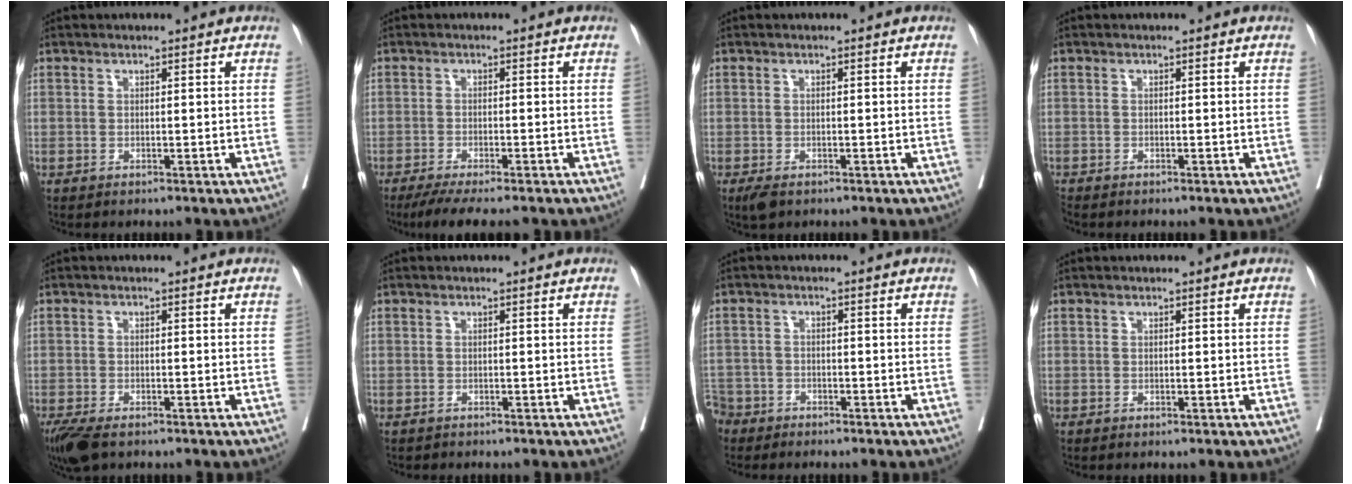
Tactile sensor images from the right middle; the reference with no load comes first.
{"total": 7.9, "force": [-6.5, 0.7, 4.4], "torque": [-0.055, -0.014, -0.101]}
{"total": 2.3, "force": [-1.5, 1.0, 1.4], "torque": [-0.027, -0.005, -0.021]}
{"total": 0.6, "force": [-0.6, 0.0, 0.0], "torque": [-0.007, -0.004, -0.016]}
{"total": 5.6, "force": [-4.1, 2.2, 3.3], "torque": [-0.058, -0.013, -0.069]}
{"total": 0.8, "force": [-0.7, 0.3, 0.0], "torque": [-0.008, 0.000, -0.015]}
{"total": 4.7, "force": [-4.0, 2.6, -0.3], "torque": [0.007, 0.001, -0.081]}
{"total": 0.0}